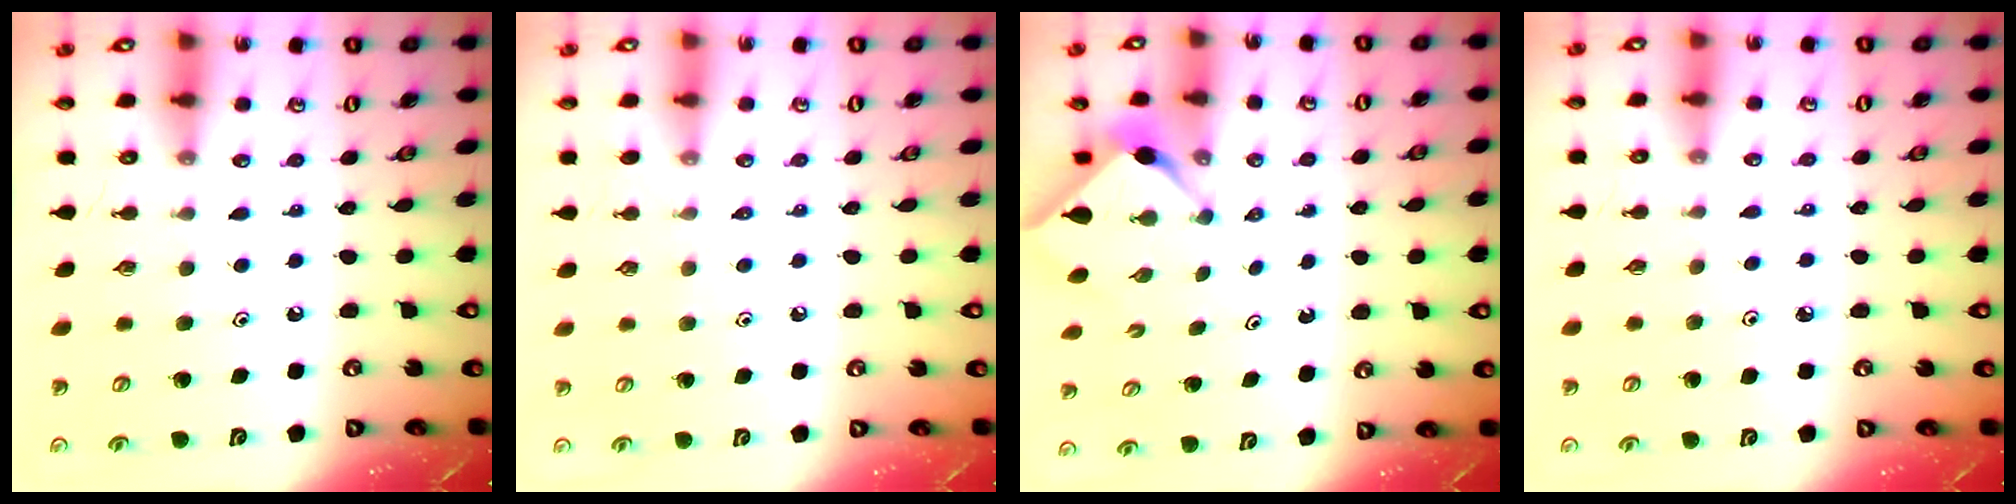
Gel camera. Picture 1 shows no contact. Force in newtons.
{"total": 2.5, "press": 2.5, "slide": 0.5}
{"total": 2.9, "press": 2.9, "slide": 0.4}
{"total": 2.6, "press": 2.6, "slide": 0.2}